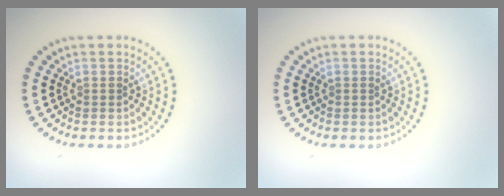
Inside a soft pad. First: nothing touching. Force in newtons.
{"total": 0.0}